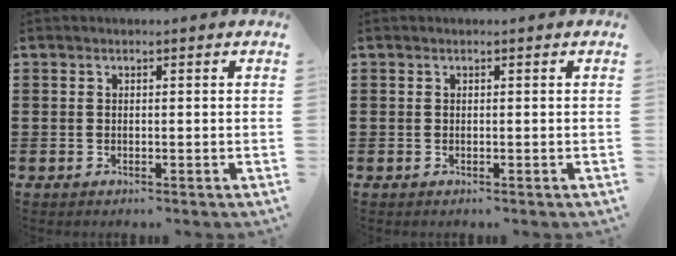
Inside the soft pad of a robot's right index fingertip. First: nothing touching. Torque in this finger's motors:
{"motor_torque": [1.08, 1.06, -0.02, -0.01]}